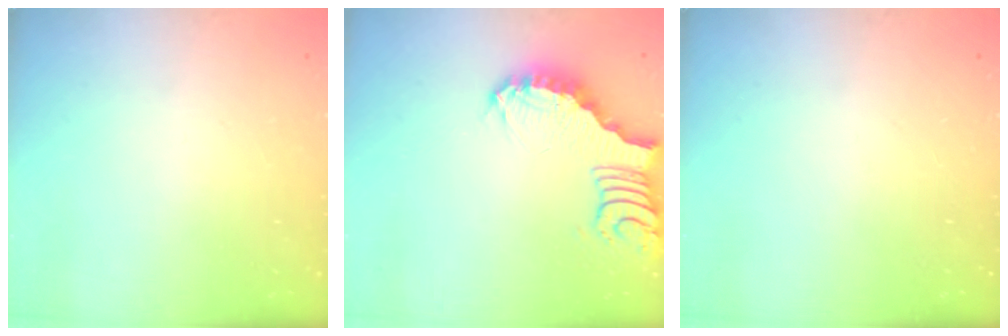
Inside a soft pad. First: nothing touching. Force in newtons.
{"total": 3.6, "press": 3.6, "slide": 0.6}
{"total": 0.0}